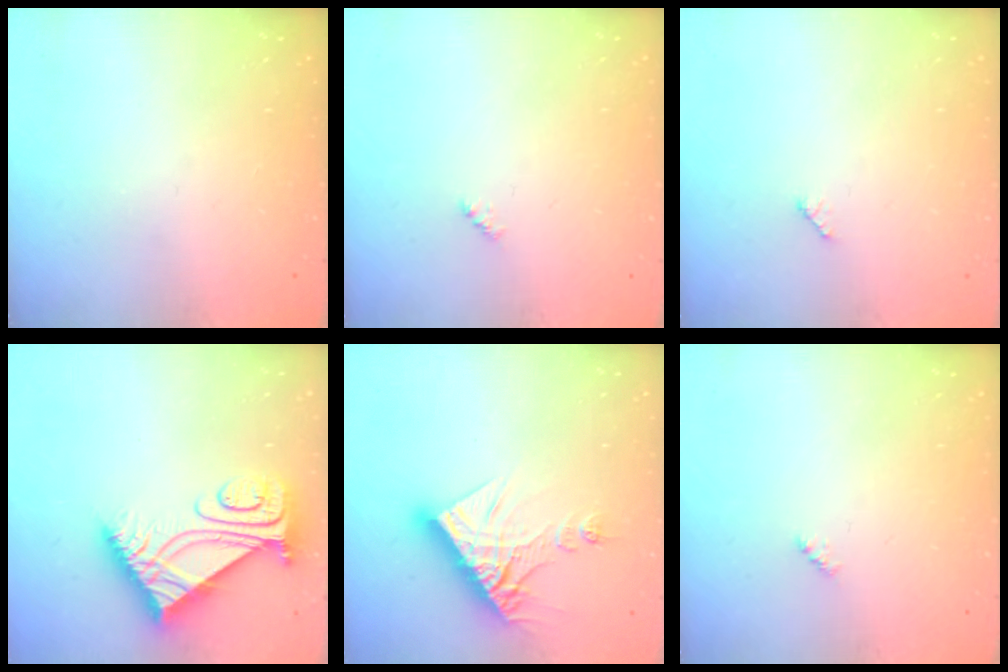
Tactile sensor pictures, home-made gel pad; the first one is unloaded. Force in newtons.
{"total": 2.4, "press": 2.4, "slide": 0.5}
{"total": 2.9, "press": 2.9, "slide": 0.4}
{"total": 8.2, "press": 8.1, "slide": 0.7}
{"total": 15.0, "press": 14.9, "slide": 1.6}
{"total": 2.4, "press": 2.4, "slide": 0.5}